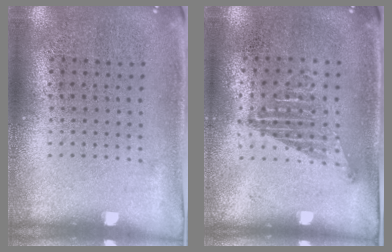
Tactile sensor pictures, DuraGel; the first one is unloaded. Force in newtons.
{"total": 1.1, "press": 1.0, "slide": 0.6}